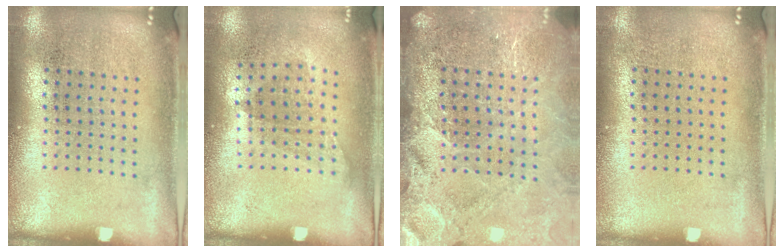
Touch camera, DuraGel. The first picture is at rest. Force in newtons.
{"total": 1.1, "press": 0.8, "slide": 0.7}
{"total": 3.6, "press": 3.0, "slide": 1.9}
{"total": 0.0}